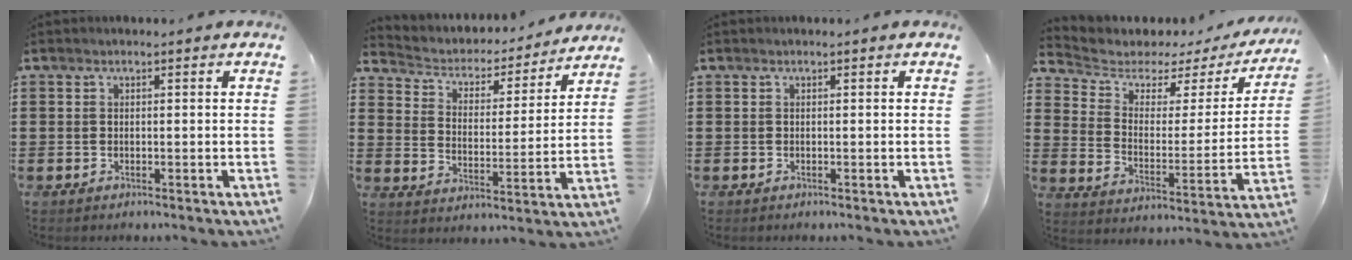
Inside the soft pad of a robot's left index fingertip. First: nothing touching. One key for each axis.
{"total": 3.2, "fx": 2.9, "fy": 1.2, "fz": 0.4, "tx": -0.031, "ty": -0.025, "tz": 0.041}
{"total": 0.0}
{"total": 3.8, "fx": 3.0, "fy": 2.0, "fz": 1.2, "tx": -0.051, "ty": -0.022, "tz": 0.043}